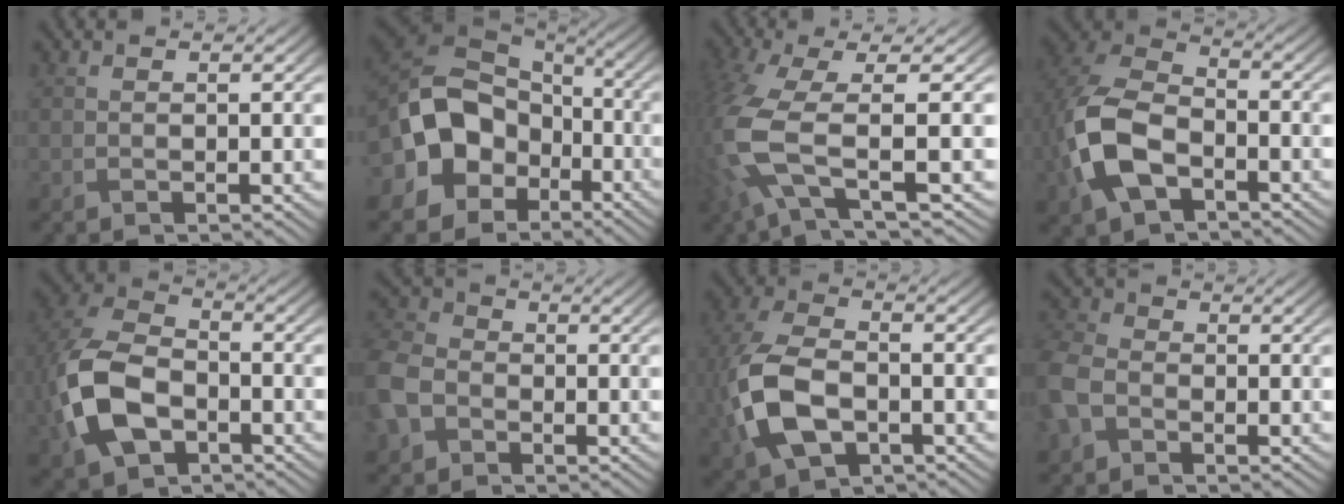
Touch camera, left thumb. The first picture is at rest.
{"total": 16.2, "force": [-4.3, 12.6, 9.3], "torque": [-0.215, -0.028, -0.071]}
{"total": 9.1, "force": [-1.4, 3.2, 8.5], "torque": [-0.205, -0.015, -0.040]}
{"total": 11.8, "force": [-3.7, 7.7, 8.2], "torque": [-0.219, -0.017, -0.078]}
{"total": 13.0, "force": [-3.8, 8.7, 8.8], "torque": [-0.239, -0.017, -0.080]}
{"total": 8.0, "force": [-3.4, 6.1, 3.9], "torque": [-0.130, -0.016, -0.082]}
{"total": 11.6, "force": [-3.2, 7.3, 8.5], "torque": [-0.237, -0.022, -0.064]}
{"total": 6.5, "force": [-2.7, 4.8, 3.5], "torque": [-0.108, -0.008, -0.069]}